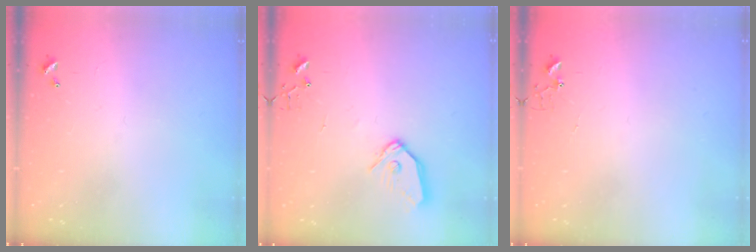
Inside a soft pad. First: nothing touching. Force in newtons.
{"total": 9.9, "press": 9.8, "slide": 1.2}
{"total": 3.9, "press": 3.9, "slide": 0.3}